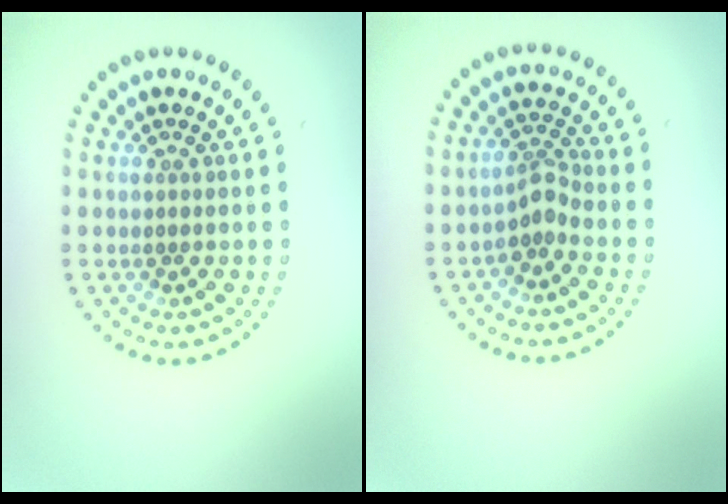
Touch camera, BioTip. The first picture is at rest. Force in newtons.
{"total": 1.9, "press": 1.4, "slide": 1.3}